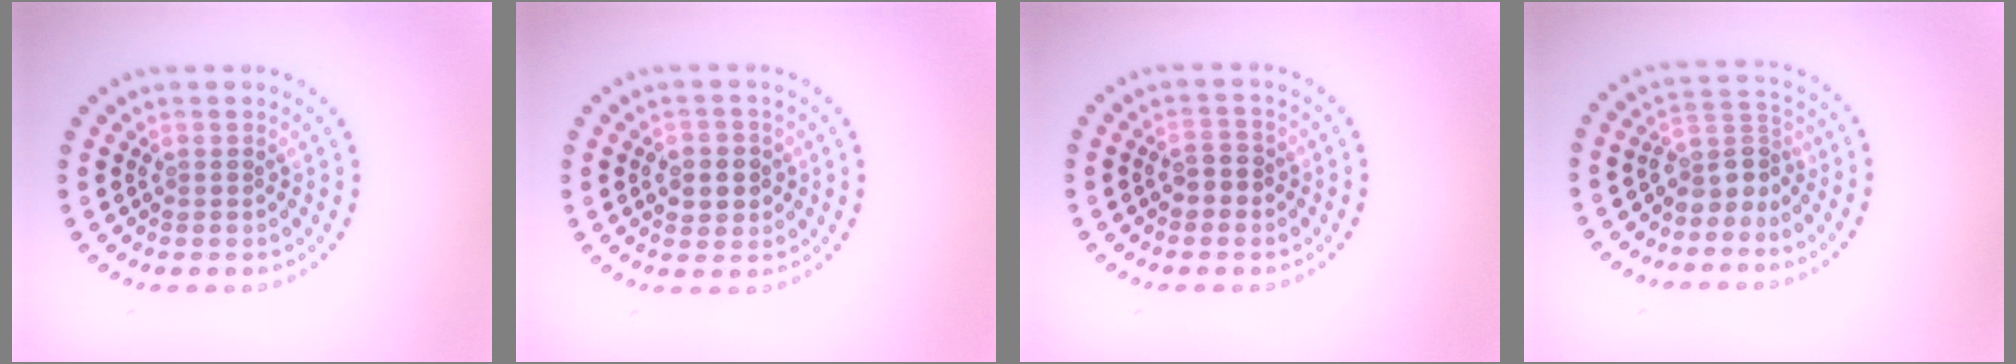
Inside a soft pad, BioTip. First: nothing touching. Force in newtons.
{"total": 2.9, "press": 2.9, "slide": 0.6}
{"total": 1.9, "press": 1.8, "slide": 0.7}
{"total": 3.1, "press": 2.2, "slide": 2.1}